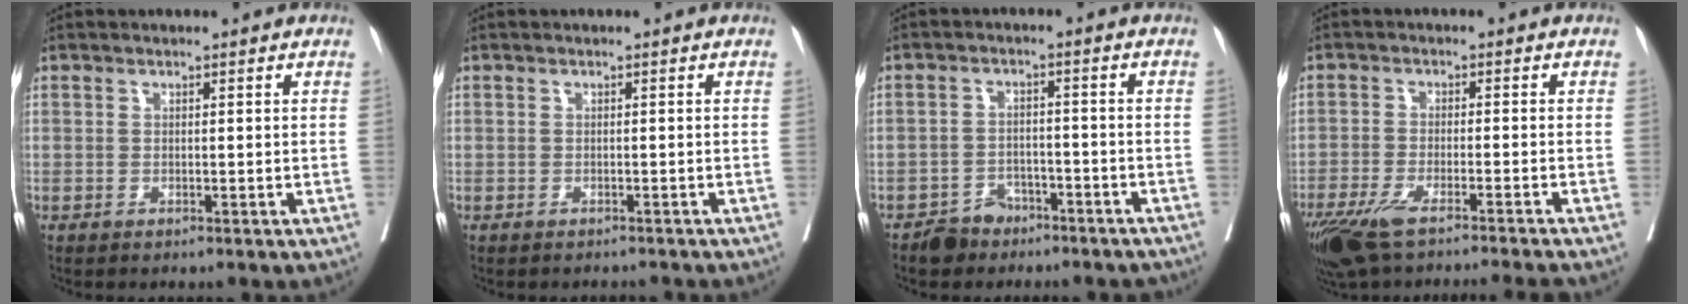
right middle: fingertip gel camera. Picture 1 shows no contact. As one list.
[{"total": 1.9, "force": [-1.9, 0.6, 0.1], "torque": [-0.003, -0.004, -0.026]}, {"total": 5.1, "force": [-3.9, 3.2, 0.7], "torque": [-0.012, 0.010, -0.057]}, {"total": 12.7, "force": [-10.5, 0.0, 7.2], "torque": [-0.117, -0.032, -0.171]}]